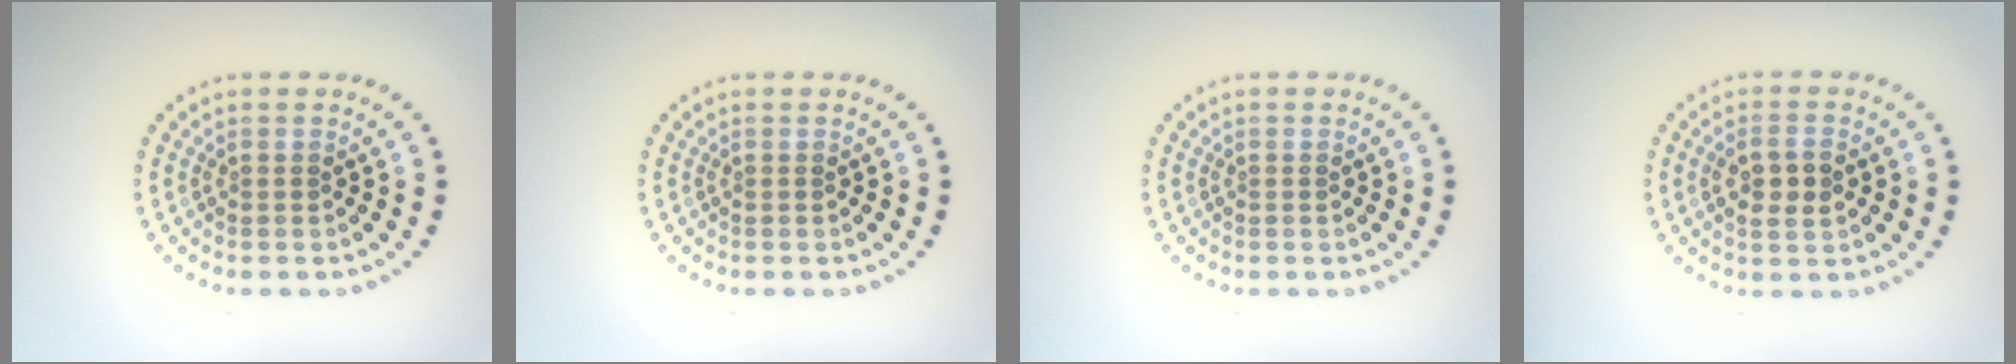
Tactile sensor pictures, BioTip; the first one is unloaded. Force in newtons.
{"total": 0.0}
{"total": 0.0}
{"total": 2.7, "press": 2.7, "slide": 0.6}